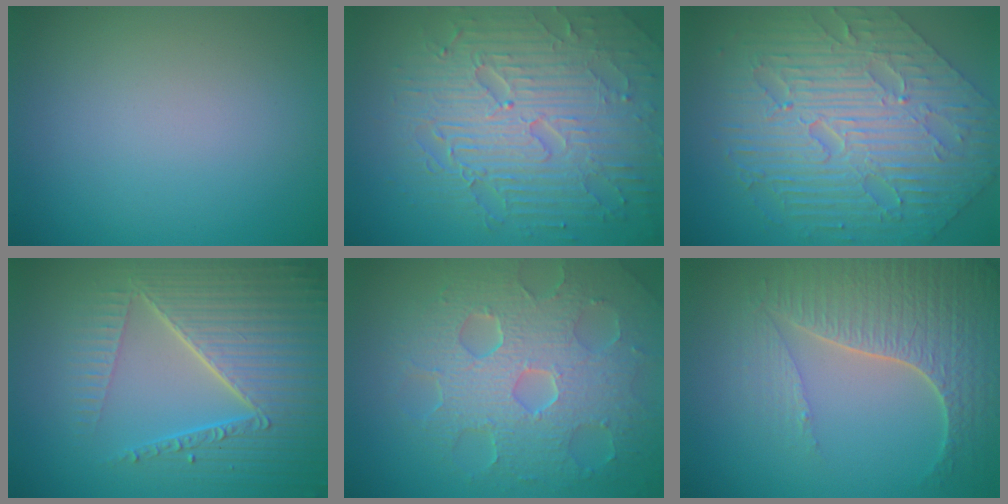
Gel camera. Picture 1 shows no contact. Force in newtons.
{"total": 9.0, "press": 6.4, "slide": 6.4}
{"total": 10.4, "press": 7.1, "slide": 7.6}
{"total": 7.9, "press": 5.8, "slide": 5.3}
{"total": 8.8, "press": 6.2, "slide": 6.2}
{"total": 5.9, "press": 4.8, "slide": 3.4}